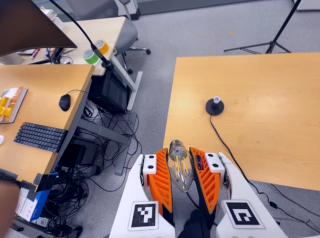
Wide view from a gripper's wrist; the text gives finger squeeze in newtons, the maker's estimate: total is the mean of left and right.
{"total": 20.4, "left": 21.8, "right": 19.1}